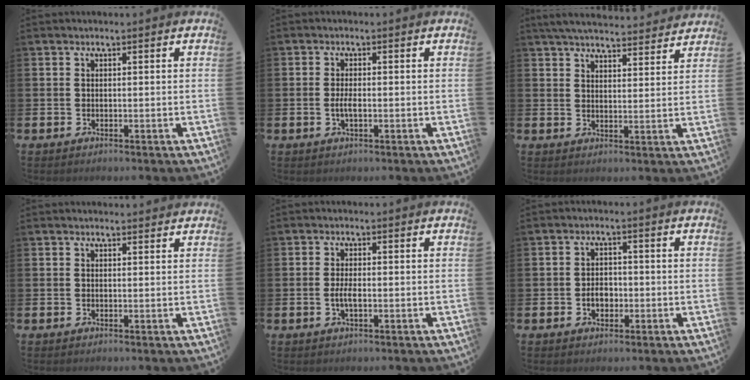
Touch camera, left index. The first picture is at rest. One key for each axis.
{"total": 2.0, "fx": -0.3, "fy": 0.7, "fz": 1.8, "tx": -0.034, "ty": 0.000, "tz": -0.007}
{"total": 5.5, "fx": 5.3, "fy": 0.7, "fz": 1.1, "tx": -0.035, "ty": -0.031, "tz": 0.096}
{"total": 0.8, "fx": 0.8, "fy": 0.2, "fz": 0.1, "tx": 0.006, "ty": -0.001, "tz": 0.013}
{"total": 2.3, "fx": -0.4, "fy": 0.8, "fz": 2.1, "tx": -0.038, "ty": 0.000, "tz": -0.008}
{"total": 2.8, "fx": -0.8, "fy": 2.0, "fz": 1.7, "tx": -0.026, "ty": 0.001, "tz": -0.018}